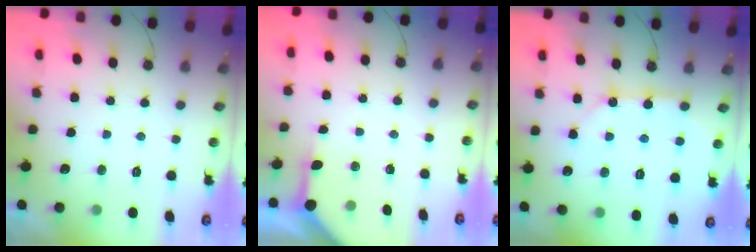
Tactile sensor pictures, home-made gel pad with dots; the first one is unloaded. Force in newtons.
{"total": 5.0, "press": 5.0, "slide": 0.5}
{"total": 10.8, "press": 10.7, "slide": 1.0}